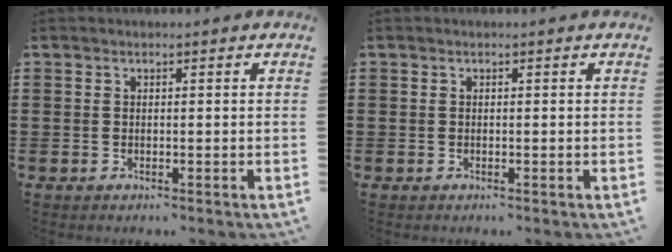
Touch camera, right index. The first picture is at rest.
{"total": 0.0}